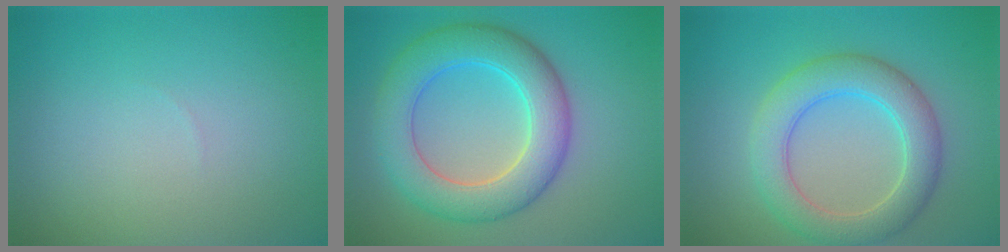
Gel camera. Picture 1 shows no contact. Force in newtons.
{"total": 7.2, "press": 7.2, "slide": 0.2}
{"total": 5.5, "press": 5.5, "slide": 0.3}